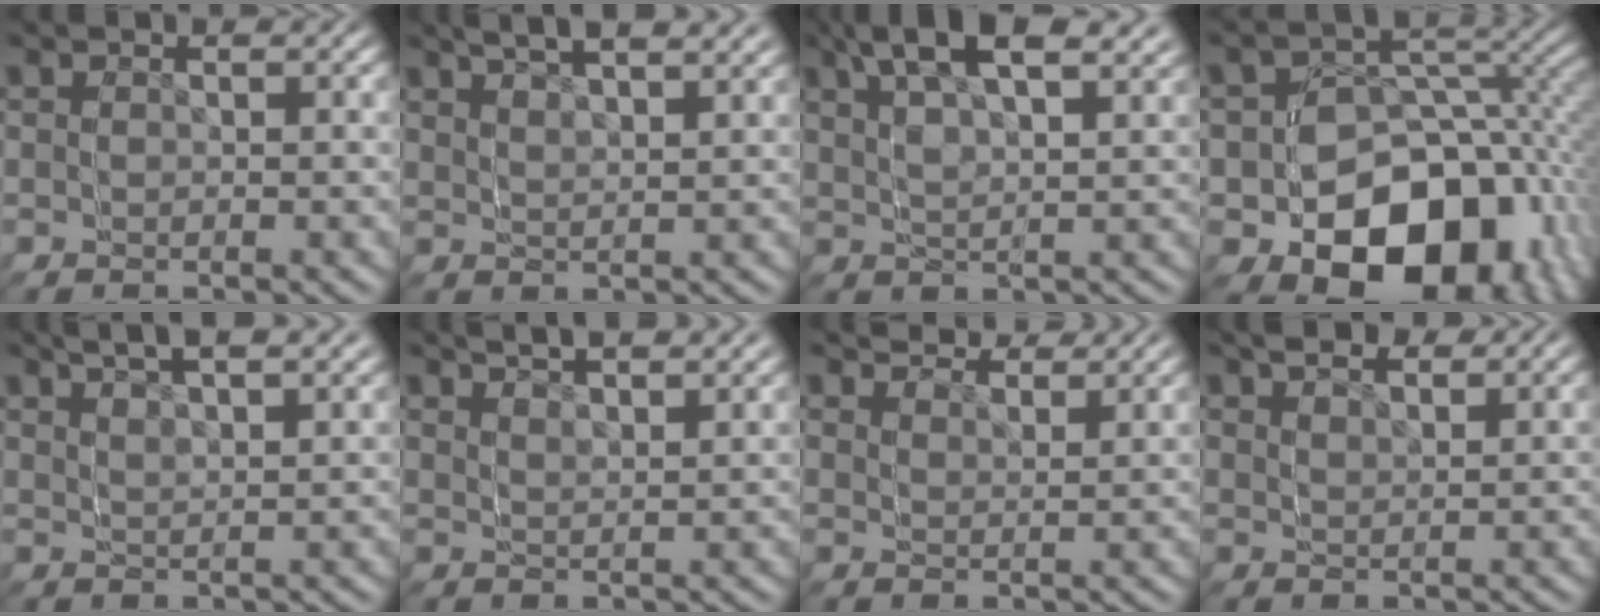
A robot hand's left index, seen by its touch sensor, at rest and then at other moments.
{"total": 3.2, "force": [3.1, 0.4, 0.8], "torque": [-0.022, 0.014, 0.044]}
{"total": 4.2, "force": [4.1, 0.0, 0.7], "torque": [-0.028, 0.016, 0.054]}
{"total": 10.5, "force": [-4.3, 9.1, 2.9], "torque": [-0.102, -0.062, -0.050]}
{"total": 3.5, "force": [3.2, 0.6, 1.1], "torque": [-0.026, 0.015, 0.044]}
{"total": 3.1, "force": [3.0, 0.5, 0.2], "torque": [-0.015, 0.009, 0.045]}
{"total": 3.0, "force": [2.9, 0.8, 0.3], "torque": [-0.005, 0.009, 0.042]}
{"total": 2.2, "force": [2.0, 0.7, 0.5], "torque": [-0.010, 0.005, 0.034]}